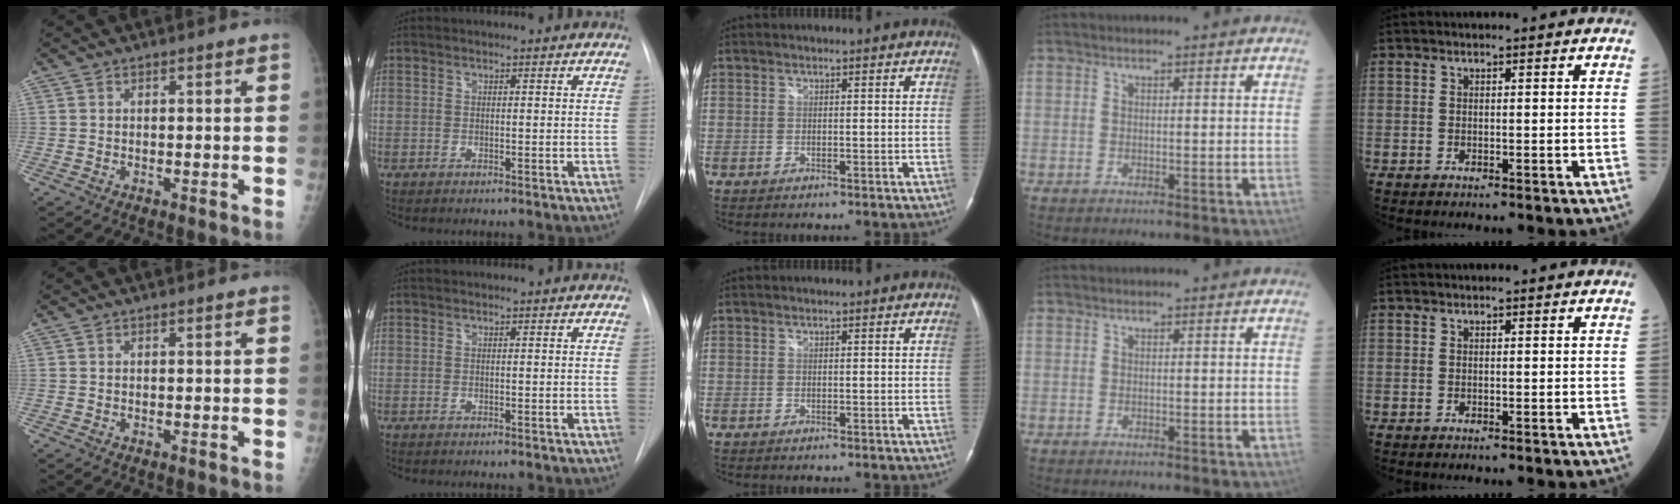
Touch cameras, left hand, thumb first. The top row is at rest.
{}